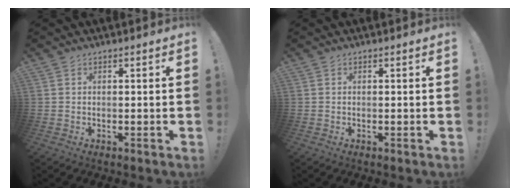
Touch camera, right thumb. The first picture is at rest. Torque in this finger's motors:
{"motor_torque": [-0.06, 0.10, 0.15, -0.09, -0.02]}